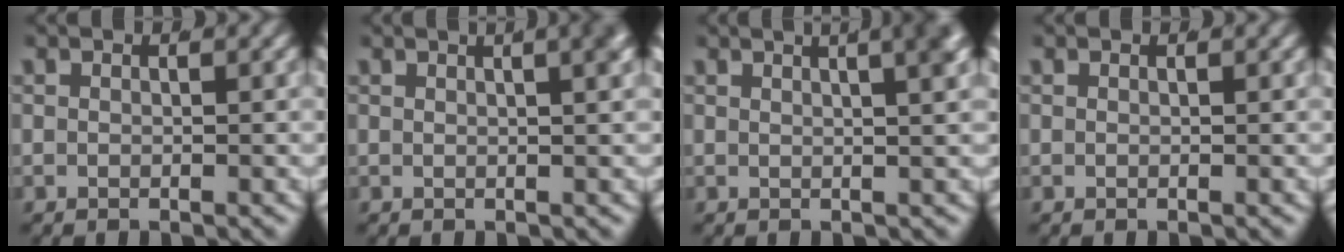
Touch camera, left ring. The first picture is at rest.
{"total": 3.8, "force": [1.7, 0.9, 3.2], "torque": [-0.021, 0.022, 0.019]}
{"total": 6.4, "force": [3.1, 2.0, 5.2], "torque": [-0.046, 0.028, 0.037]}
{"total": 0.0}